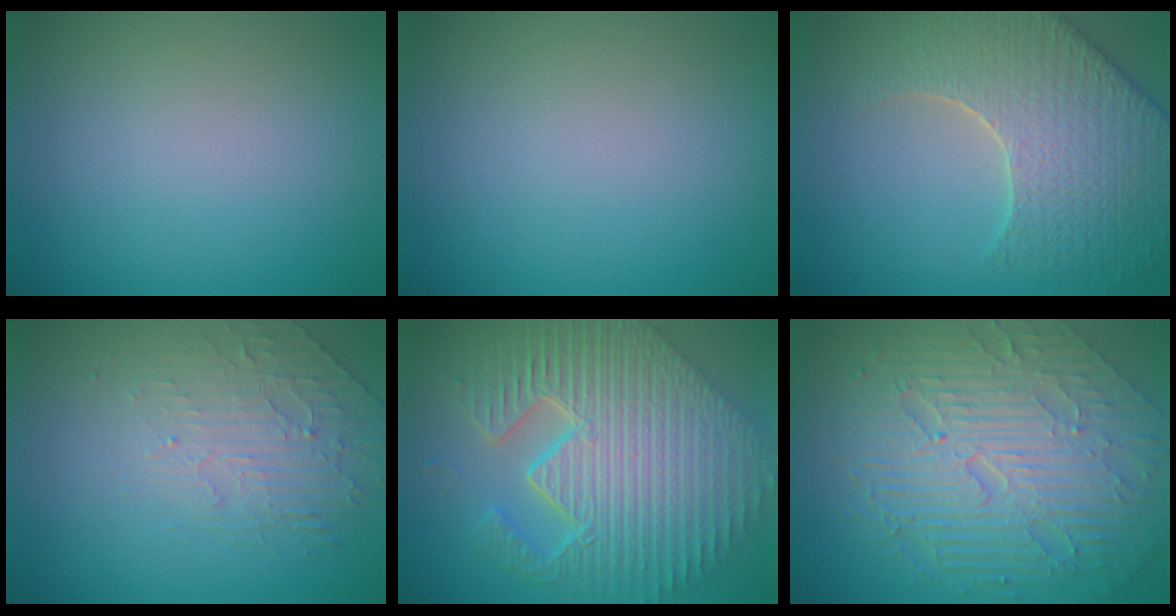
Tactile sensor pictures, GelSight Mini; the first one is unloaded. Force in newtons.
{"total": 0.0}
{"total": 7.1, "press": 5.9, "slide": 3.9}
{"total": 2.2, "press": 1.5, "slide": 1.7}
{"total": 11.9, "press": 7.9, "slide": 8.9}
{"total": 10.3, "press": 6.8, "slide": 7.8}